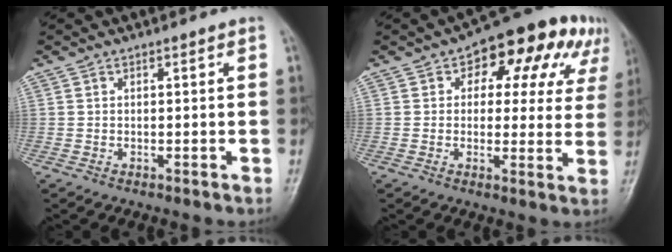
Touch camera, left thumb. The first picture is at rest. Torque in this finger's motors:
{"motor_torque": [-0.18, 0.09, 0.32, 0.20, -0.03]}